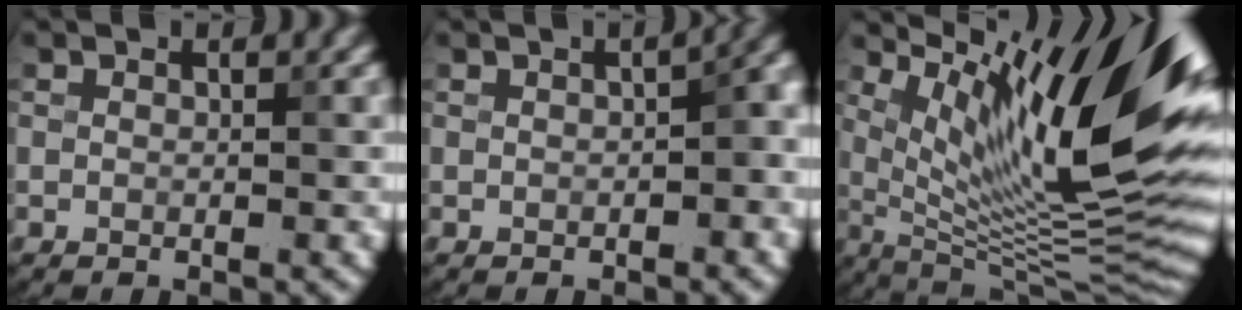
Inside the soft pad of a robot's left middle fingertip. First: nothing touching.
{"total": 5.0, "force": [0.1, 2.7, 4.1], "torque": [-0.032, 0.012, 0.005]}
{"total": 15.2, "force": [6.5, 3.8, 13.2], "torque": [-0.204, -0.001, 0.123]}